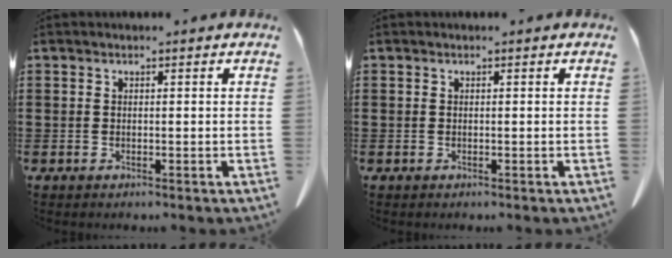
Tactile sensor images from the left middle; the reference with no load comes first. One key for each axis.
{"total": 0.0}